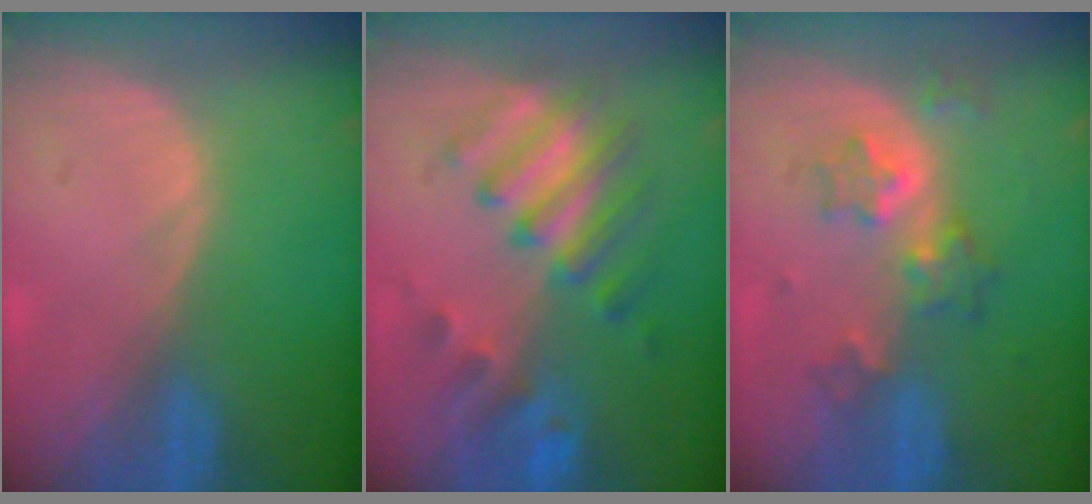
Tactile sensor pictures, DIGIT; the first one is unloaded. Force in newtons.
{"total": 7.9, "press": 7.7, "slide": 1.7}
{"total": 6.4, "press": 5.5, "slide": 3.2}